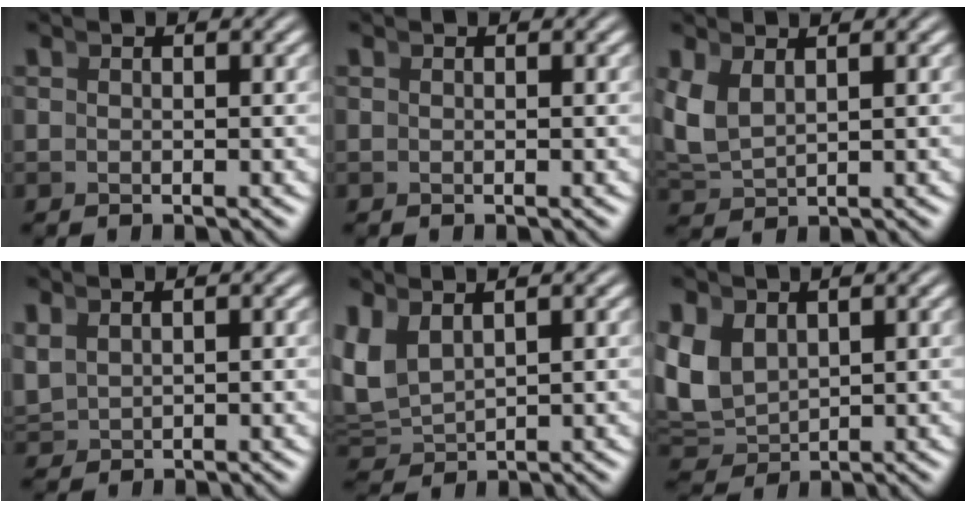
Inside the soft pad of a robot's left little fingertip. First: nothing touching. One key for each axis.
{"total": 0.0}
{"total": 3.3, "fx": 0.6, "fy": 2.6, "fz": 2.0, "tx": -0.066, "ty": -0.013, "tz": 0.025}
{"total": 1.5, "fx": 0.9, "fy": 1.0, "fz": 0.7, "tx": -0.022, "ty": -0.002, "tz": 0.029}
{"total": 5.4, "fx": 0.8, "fy": 4.5, "fz": 2.9, "tx": -0.094, "ty": -0.016, "tz": 0.026}
{"total": 5.6, "fx": 0.4, "fy": 4.7, "fz": 3.0, "tx": -0.099, "ty": -0.023, "tz": 0.023}